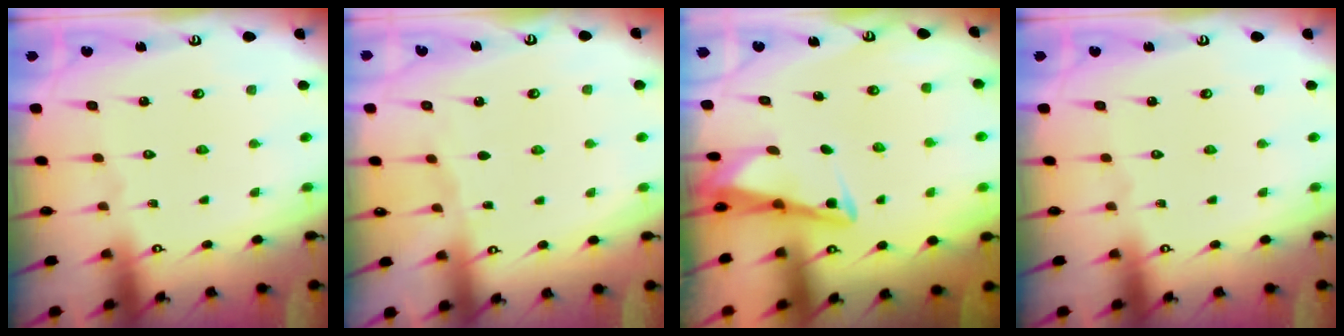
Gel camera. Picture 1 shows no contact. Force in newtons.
{"total": 1.8, "press": 1.8, "slide": 0.3}
{"total": 3.1, "press": 3.1, "slide": 0.4}
{"total": 0.0}